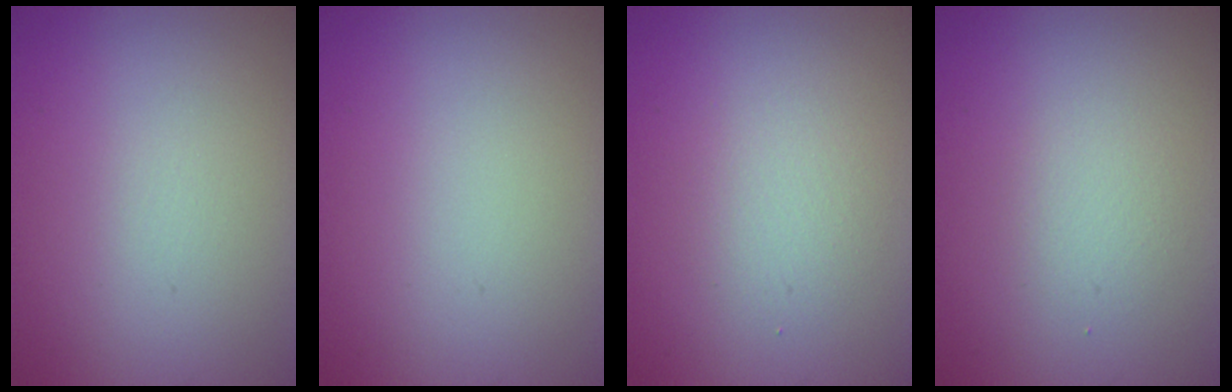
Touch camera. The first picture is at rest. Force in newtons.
{"total": 0.0}
{"total": 2.0, "press": 2.0, "slide": 0.2}
{"total": 1.4, "press": 1.4, "slide": 0.0}